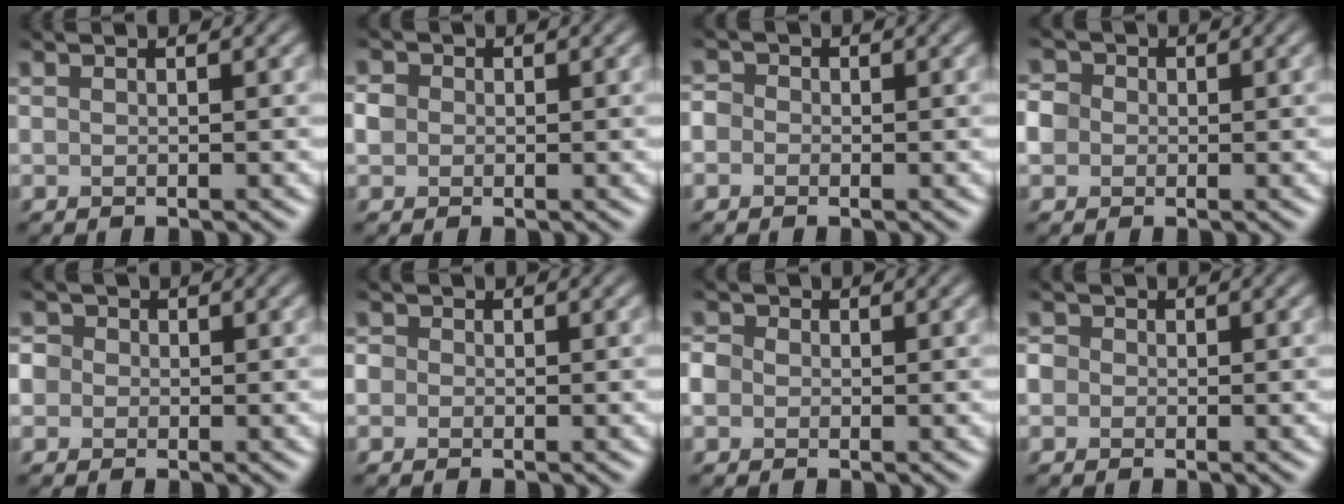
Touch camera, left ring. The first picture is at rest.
{"total": 2.5, "force": [-1.6, -0.2, -1.8], "torque": [0.008, -0.013, -0.015]}
{"total": 3.0, "force": [-2.2, -0.3, -2.0], "torque": [0.015, -0.014, -0.028]}
{"total": 2.7, "force": [-2.0, 0.3, -1.8], "torque": [0.010, -0.014, -0.024]}
{"total": 2.8, "force": [-1.9, 0.1, -2.0], "torque": [0.017, -0.016, -0.022]}
{"total": 2.7, "force": [-1.9, -0.4, -1.9], "torque": [0.016, -0.014, -0.020]}
{"total": 2.5, "force": [-1.9, 0.2, -1.5], "torque": [0.001, -0.015, -0.025]}
{"total": 2.7, "force": [-1.9, -0.2, -2.0], "torque": [0.013, -0.015, -0.023]}